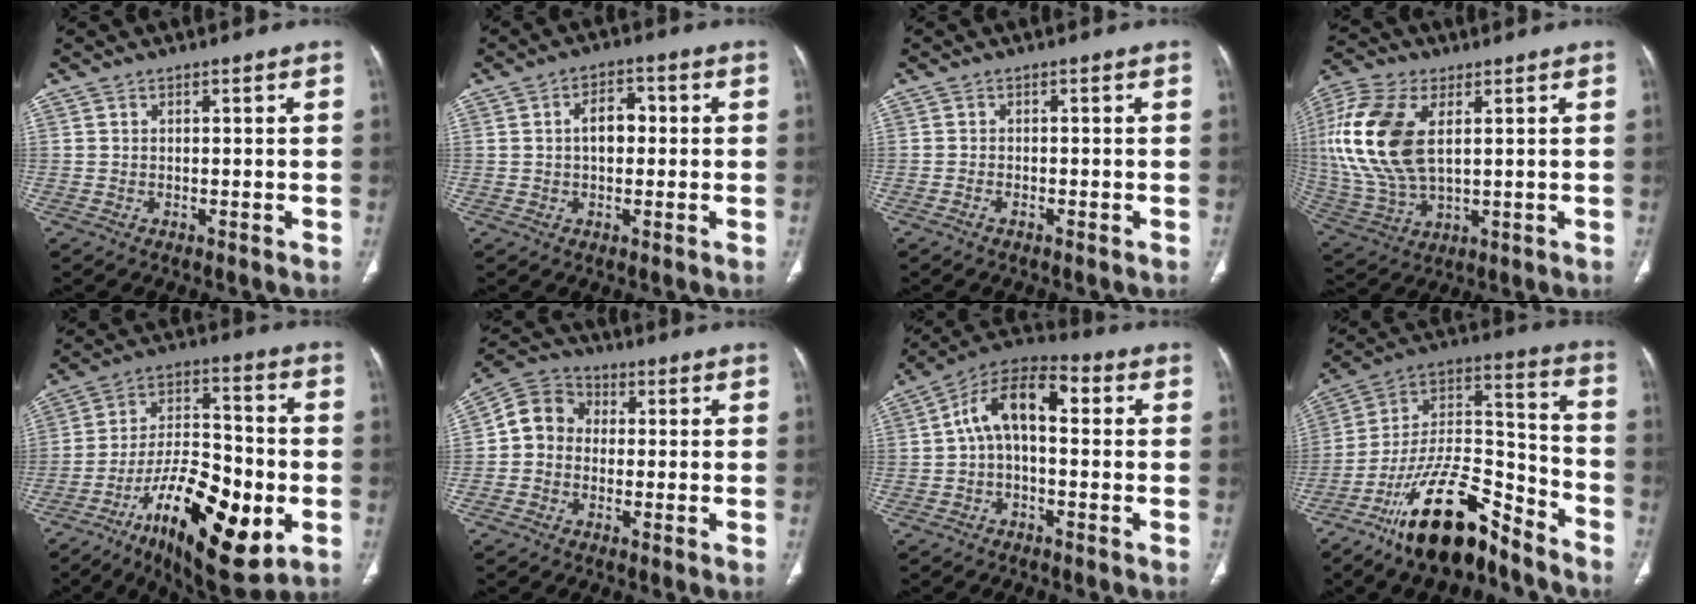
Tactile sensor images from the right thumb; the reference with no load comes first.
{"total": 5.3, "force": [0.2, 3.4, 4.1], "torque": [-0.057, 0.018, -0.003]}
{"total": 1.0, "force": [-0.7, 0.5, 0.5], "torque": [-0.014, 0.007, -0.013]}
{"total": 18.9, "force": [3.9, 10.5, 15.2], "torque": [-0.339, -0.006, 0.075]}
{"total": 23.7, "force": [-8.5, 9.4, 20.0], "torque": [-0.320, 0.031, -0.132]}
{"total": 7.7, "force": [-0.4, 6.7, 3.8], "torque": [-0.050, 0.028, -0.027]}
{"total": 11.3, "force": [0.9, 6.0, 9.6], "torque": [-0.149, 0.041, 0.001]}
{"total": 21.0, "force": [-14.8, 7.7, 12.7], "torque": [-0.210, 0.096, -0.260]}